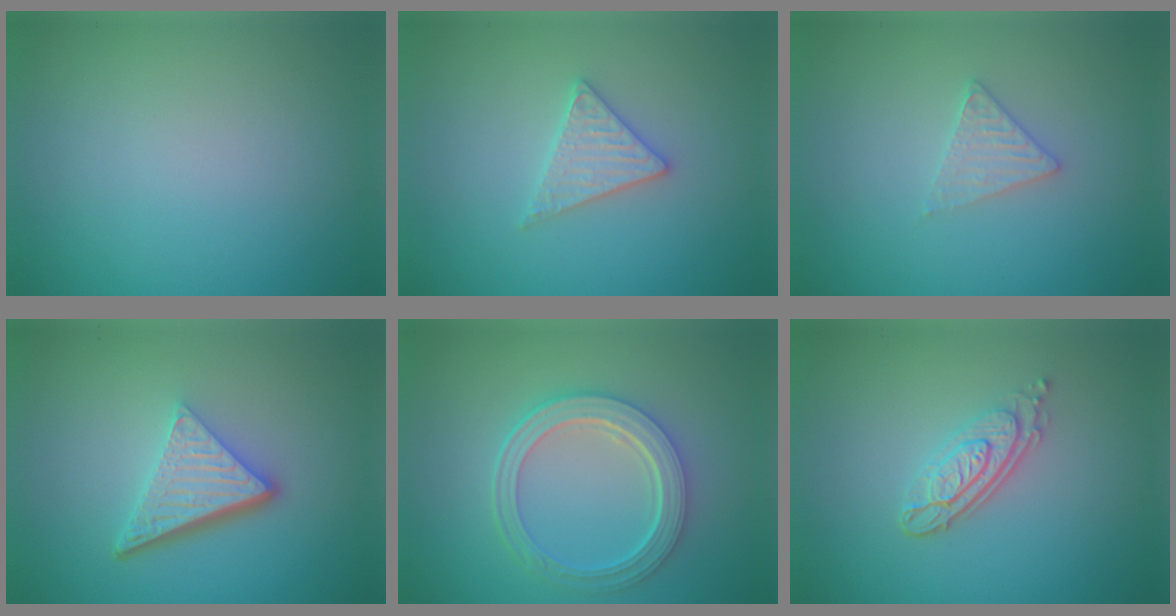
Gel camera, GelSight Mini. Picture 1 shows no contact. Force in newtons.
{"total": 2.6, "press": 2.6, "slide": 0.3}
{"total": 1.8, "press": 1.8, "slide": 0.3}
{"total": 5.6, "press": 3.7, "slide": 4.2}
{"total": 5.6, "press": 4.1, "slide": 3.8}
{"total": 3.7, "press": 2.9, "slide": 2.4}